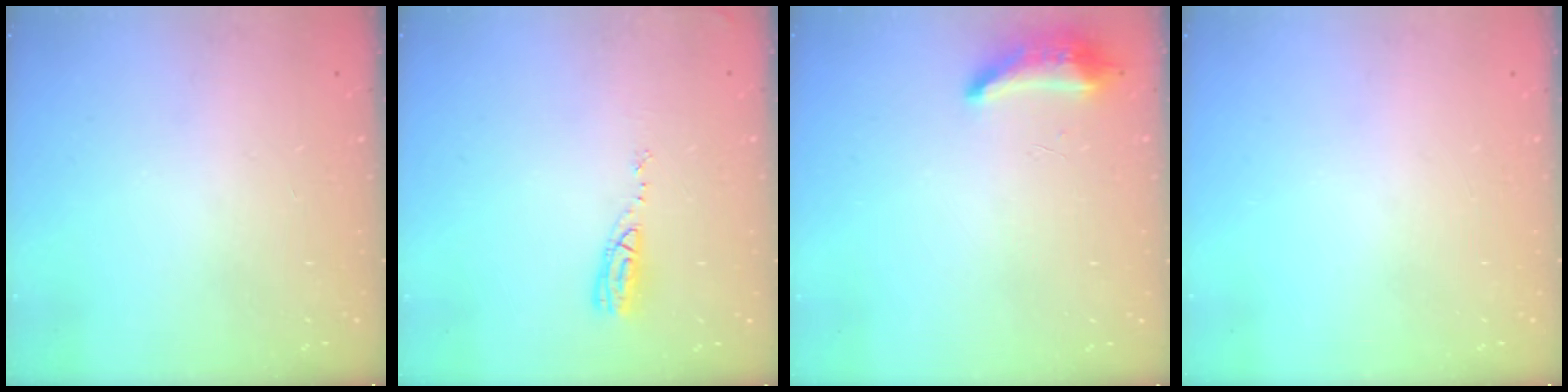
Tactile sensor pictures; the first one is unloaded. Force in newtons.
{"total": 7.9, "press": 7.9, "slide": 0.8}
{"total": 16.0, "press": 10.0, "slide": 12.4}
{"total": 0.0}